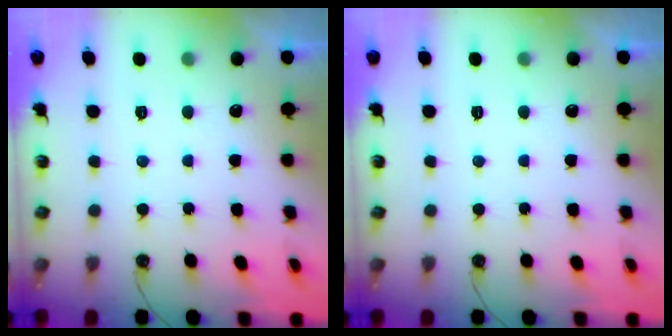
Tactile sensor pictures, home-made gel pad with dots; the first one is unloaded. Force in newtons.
{"total": 0.0}